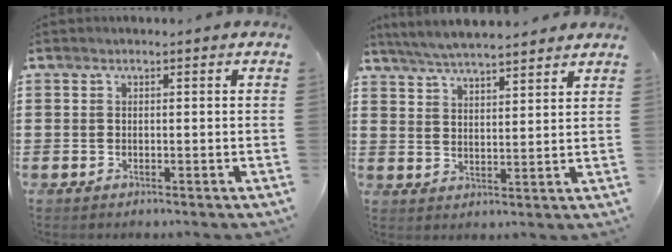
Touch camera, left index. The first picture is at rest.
{"total": 5.1, "force": [4.9, 0.2, 1.4], "torque": [-0.045, -0.016, 0.089]}